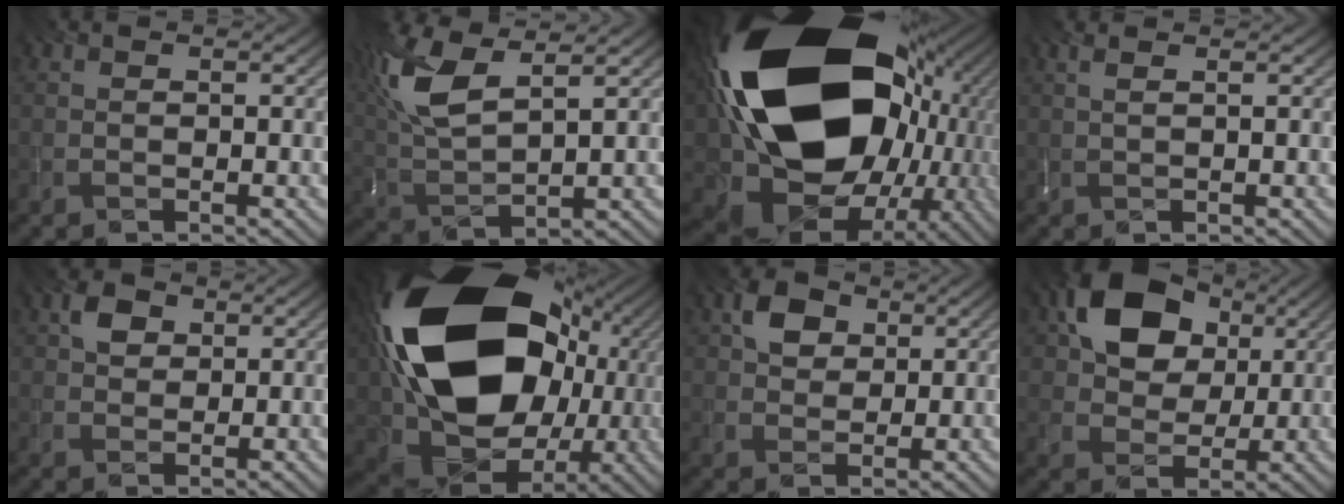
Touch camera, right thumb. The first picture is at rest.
{"total": 12.1, "force": [5.7, 4.6, 9.6], "torque": [-0.254, 0.020, 0.115]}
{"total": 23.4, "force": [1.9, 16.5, 16.4], "torque": [-0.339, -0.089, 0.076]}
{"total": 1.6, "force": [0.8, 0.0, 1.4], "torque": [-0.038, 0.007, 0.018]}
{"total": 3.0, "force": [1.1, 2.3, 1.6], "torque": [-0.037, 0.007, 0.015]}
{"total": 22.8, "force": [4.4, 16.5, 15.1], "torque": [-0.362, -0.029, 0.098]}
{"total": 4.5, "force": [1.7, 3.3, 2.4], "torque": [-0.054, 0.009, 0.022]}
{"total": 12.3, "force": [4.1, 8.8, 7.5], "torque": [-0.144, 0.011, 0.066]}